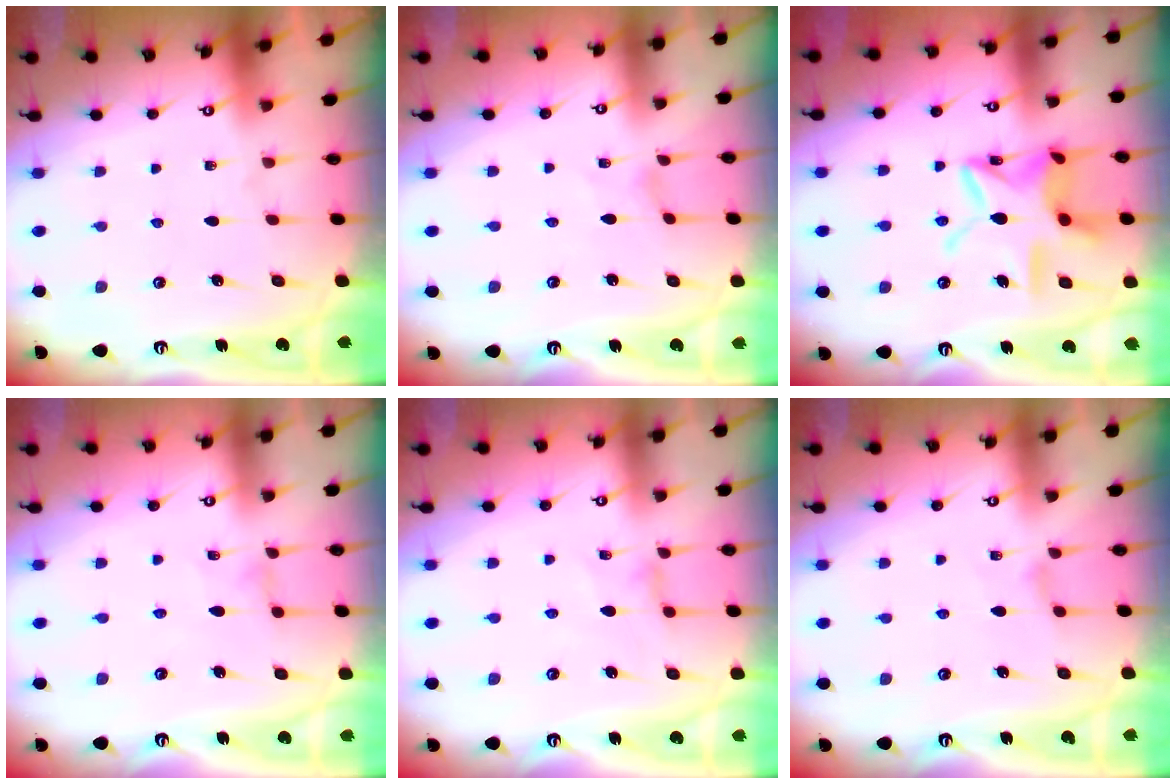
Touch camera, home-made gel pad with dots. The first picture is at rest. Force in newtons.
{"total": 0.0}
{"total": 15.5, "press": 15.5, "slide": 1.3}
{"total": 0.0}
{"total": 1.5, "press": 1.4, "slide": 0.3}
{"total": 1.5, "press": 1.4, "slide": 0.4}